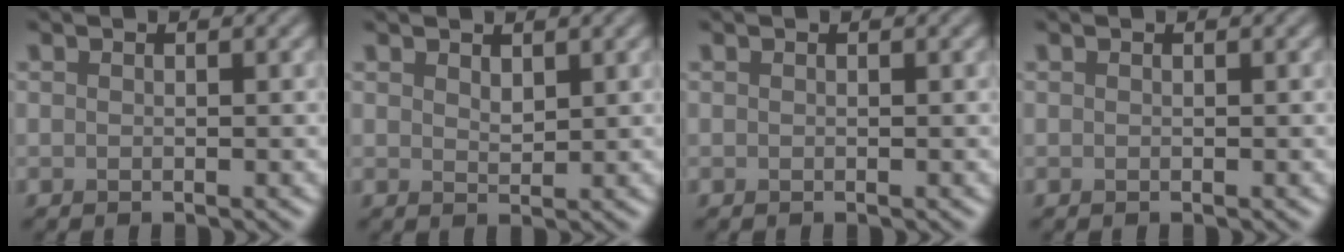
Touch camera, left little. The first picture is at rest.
{"total": 1.2, "force": [0.9, 0.6, 0.7], "torque": [-0.015, -0.001, 0.019]}
{"total": 0.0}
{"total": 0.0}